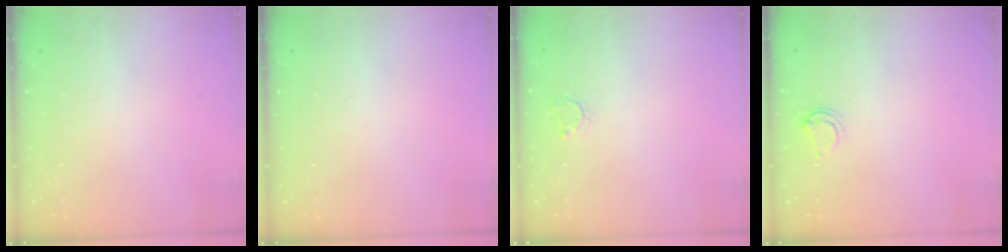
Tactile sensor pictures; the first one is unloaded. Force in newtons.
{"total": 0.0}
{"total": 2.9, "press": 2.8, "slide": 0.4}
{"total": 4.0, "press": 4.0, "slide": 0.5}